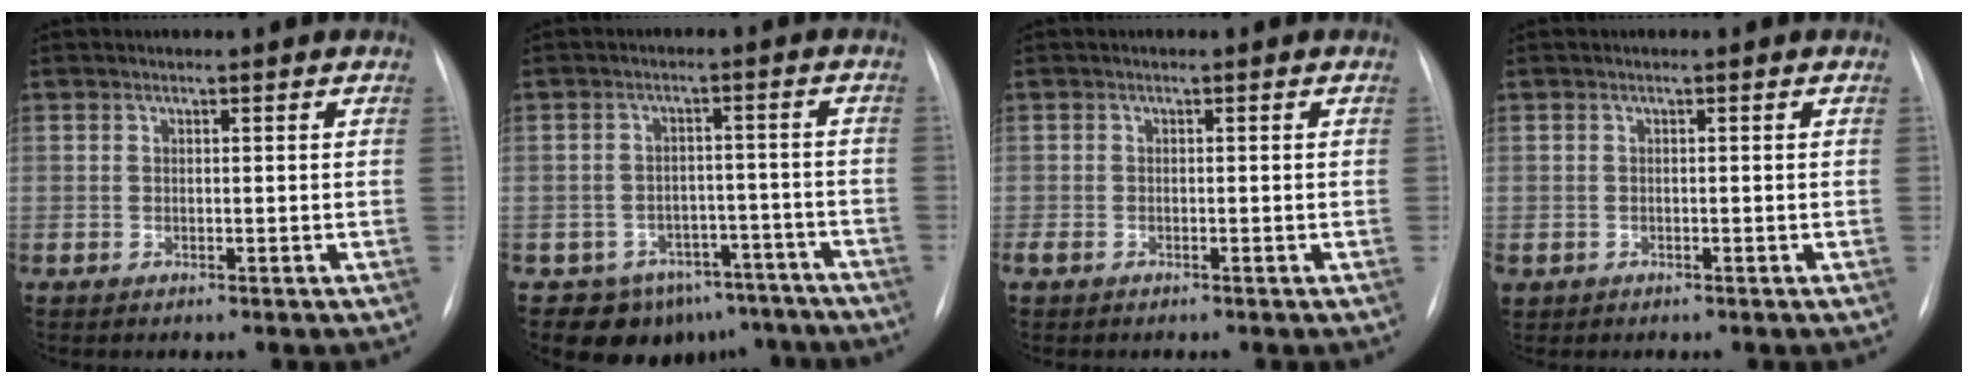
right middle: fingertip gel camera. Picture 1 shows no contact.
{"total": 9.8, "force": [-7.3, 6.5, 0.9], "torque": [0.012, 0.036, -0.086]}
{"total": 1.2, "force": [-0.7, 0.6, 0.7], "torque": [-0.016, 0.000, -0.009]}
{"total": 1.1, "force": [-0.6, 0.9, 0.4], "torque": [-0.013, 0.001, -0.001]}